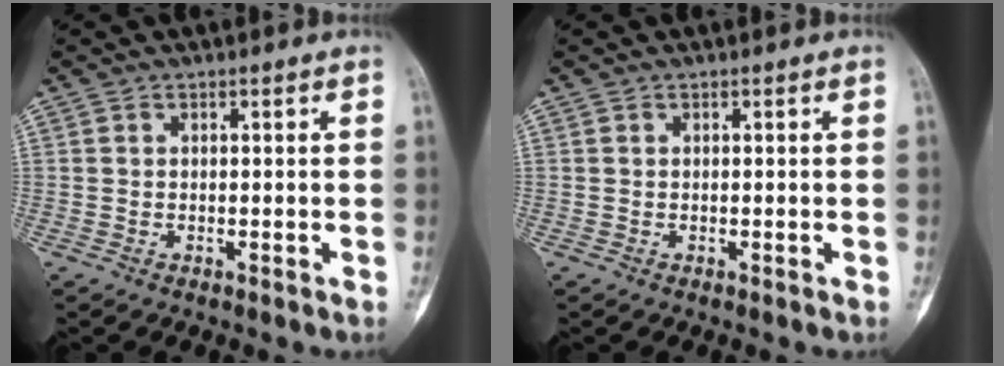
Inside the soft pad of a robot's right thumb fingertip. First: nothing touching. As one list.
[{"total": 0.0}]